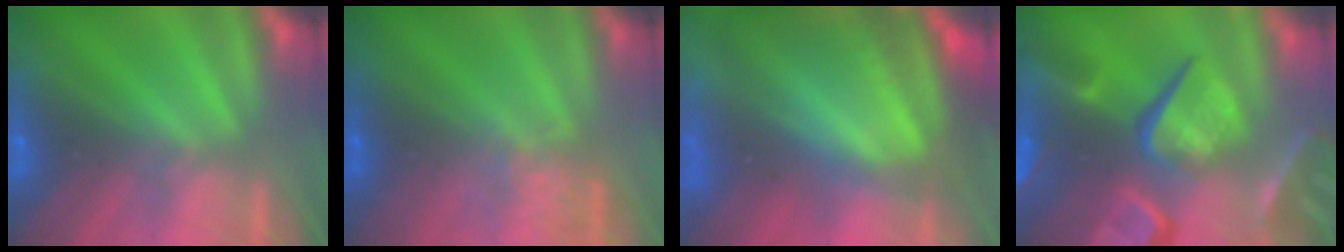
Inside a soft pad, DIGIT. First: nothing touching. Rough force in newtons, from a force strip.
{"total": 2.5}
{"total": 7.9}
{"total": 8.1}